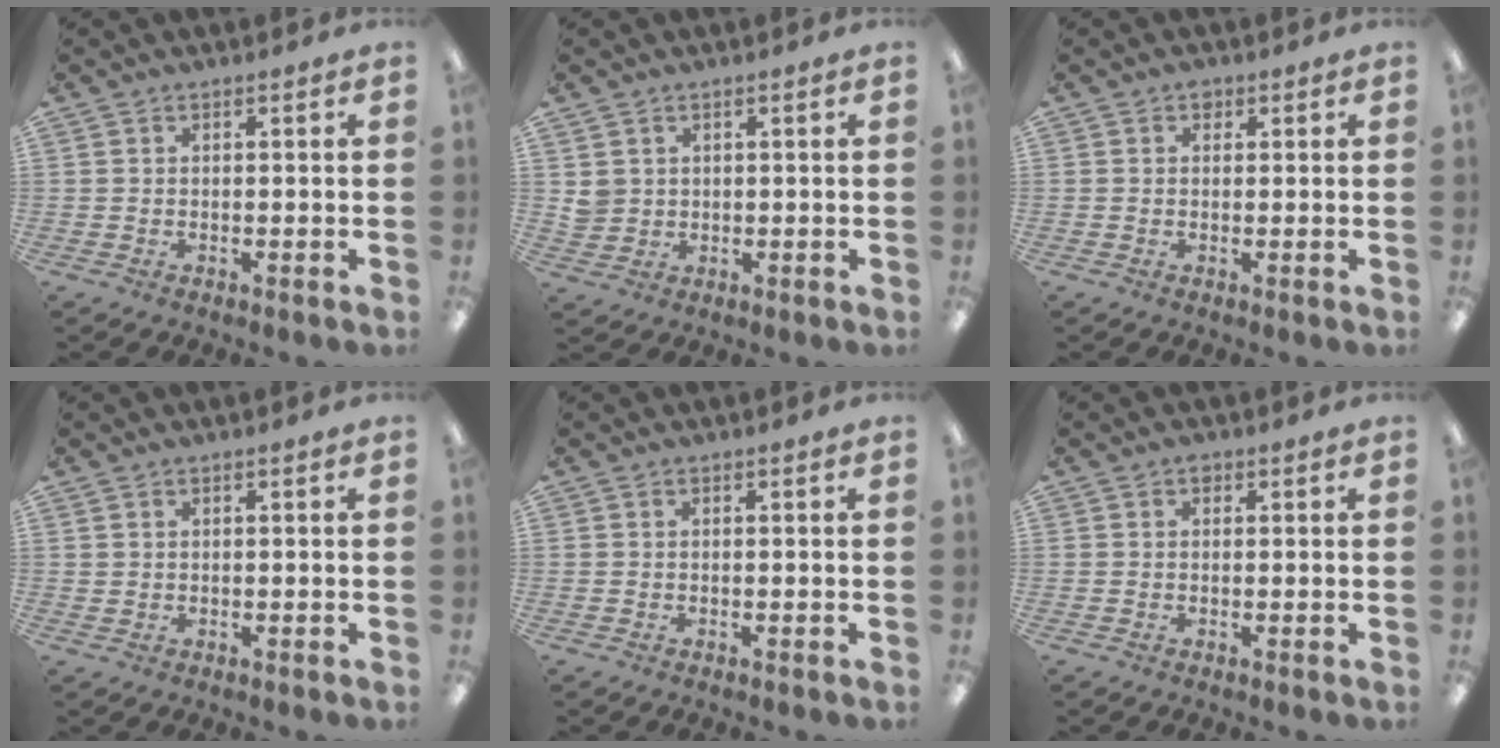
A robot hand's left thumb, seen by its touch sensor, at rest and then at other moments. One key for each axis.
{"total": 3.2, "fx": 1.3, "fy": 3.0, "fz": 0.2, "tx": -0.014, "ty": 0.003, "tz": 0.025}
{"total": 1.3, "fx": 0.7, "fy": 1.0, "fz": 0.5, "tx": -0.003, "ty": -0.001, "tz": 0.011}
{"total": 0.7, "fx": 0.5, "fy": 0.5, "fz": -0.1, "tx": 0.000, "ty": 0.001, "tz": 0.009}
{"total": 0.0}
{"total": 0.9, "fx": 0.4, "fy": 0.7, "fz": 0.5, "tx": -0.011, "ty": 0.003, "tz": 0.007}